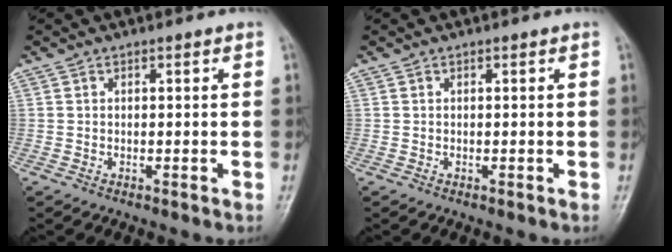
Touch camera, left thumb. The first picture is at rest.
{"total": 0.0}